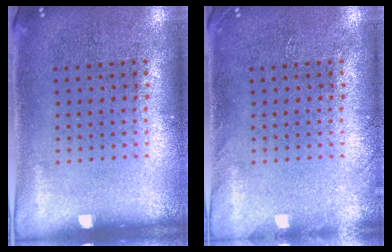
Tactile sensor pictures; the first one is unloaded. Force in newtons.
{"total": 0.9, "press": 0.8, "slide": 0.2}